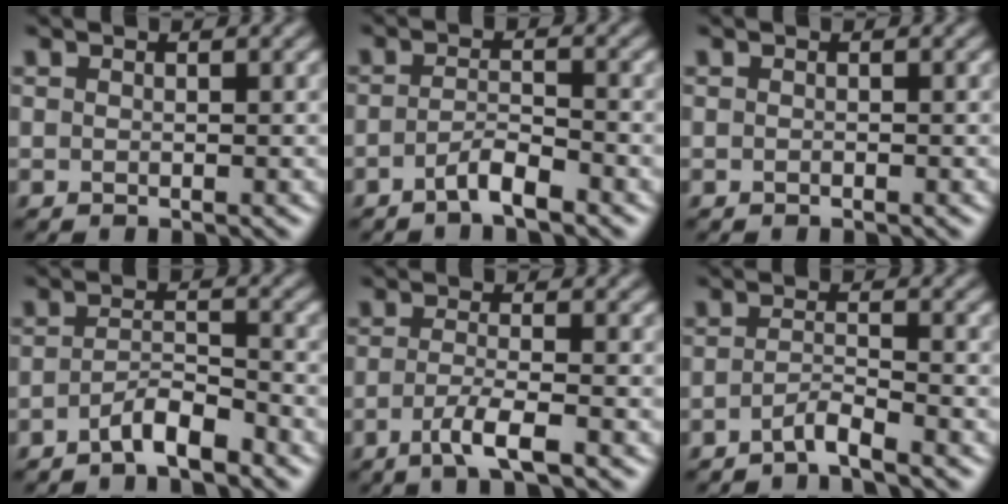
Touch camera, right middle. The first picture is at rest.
{"total": 2.4, "force": [-1.6, 0.5, 1.7], "torque": [-0.033, 0.007, -0.035]}
{"total": 0.0}
{"total": 2.9, "force": [-2.1, 0.7, 1.9], "torque": [-0.035, 0.008, -0.044]}
{"total": 3.3, "force": [-1.7, 0.6, 2.8], "torque": [-0.053, 0.000, -0.039]}
{"total": 2.0, "force": [-1.6, 0.1, 1.1], "torque": [-0.022, 0.003, -0.038]}